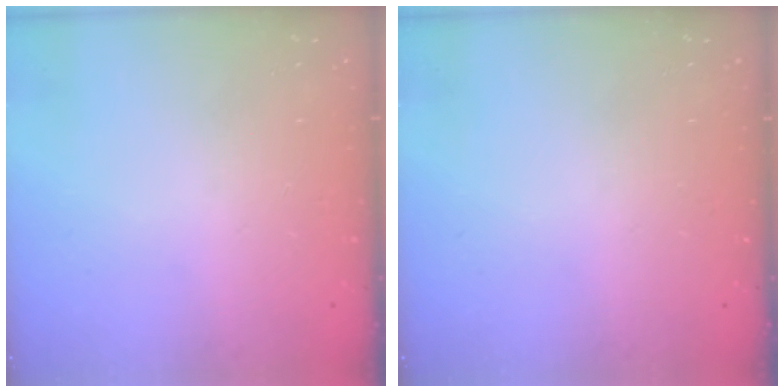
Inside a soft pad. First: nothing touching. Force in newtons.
{"total": 0.0}